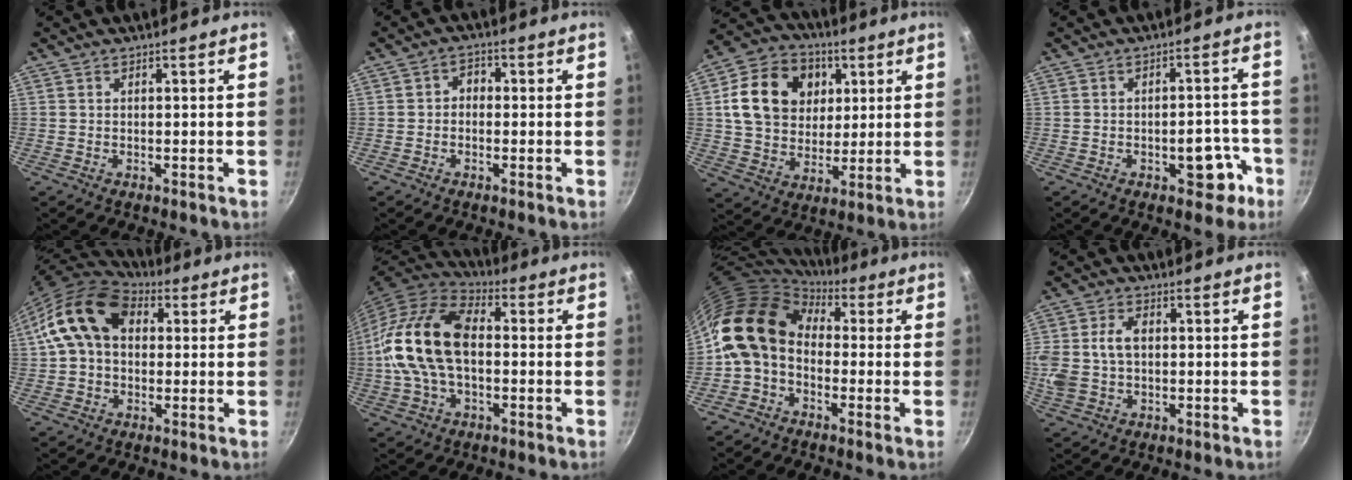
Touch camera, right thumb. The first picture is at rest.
{"total": 2.9, "force": [-0.3, 2.4, 1.6], "torque": [-0.011, 0.011, -0.013]}
{"total": 17.7, "force": [4.6, 13.9, 9.9], "torque": [-0.148, 0.003, 0.074]}
{"total": 7.3, "force": [-3.3, 3.9, 5.1], "torque": [-0.026, 0.031, -0.036]}
{"total": 14.9, "force": [3.1, 10.8, 9.9], "torque": [-0.150, 0.026, 0.039]}
{"total": 19.3, "force": [-0.2, 12.0, 15.1], "torque": [-0.278, 0.034, -0.018]}
{"total": 13.0, "force": [0.6, 9.8, 8.6], "torque": [-0.130, 0.029, -0.015]}
{"total": 11.4, "force": [0.7, 8.3, 7.8], "torque": [-0.166, 0.019, 0.011]}